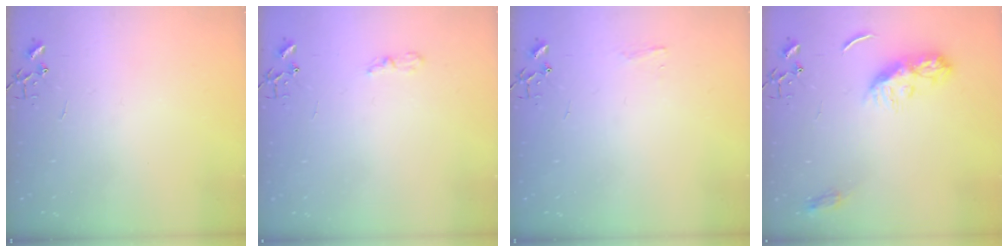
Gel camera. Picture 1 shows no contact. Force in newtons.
{"total": 3.3, "press": 3.3, "slide": 0.5}
{"total": 3.7, "press": 3.6, "slide": 0.6}
{"total": 10.4, "press": 10.4, "slide": 0.2}